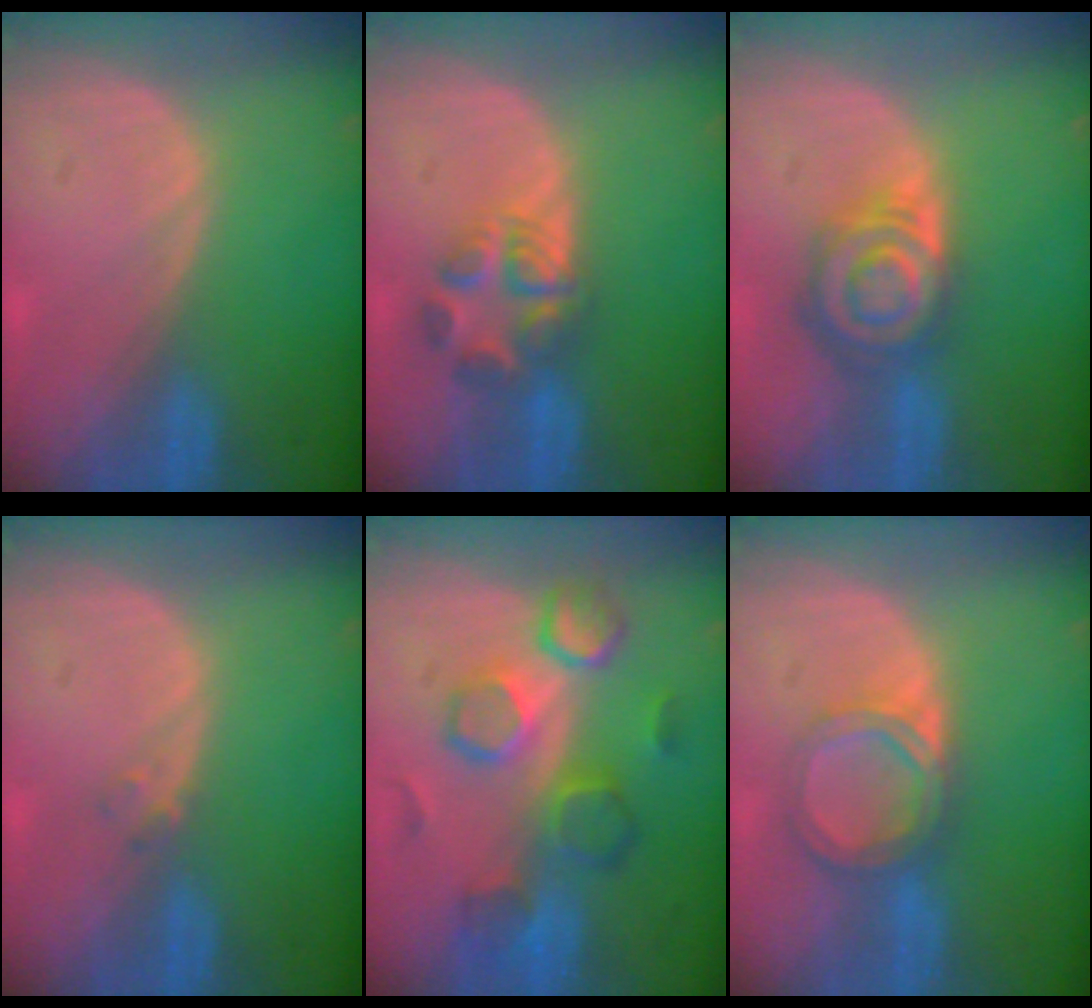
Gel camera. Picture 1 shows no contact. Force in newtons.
{"total": 5.6, "press": 5.5, "slide": 1.0}
{"total": 8.0, "press": 7.0, "slide": 3.9}
{"total": 1.0, "press": 1.0, "slide": 0.2}
{"total": 9.3, "press": 9.0, "slide": 2.3}
{"total": 5.8, "press": 5.3, "slide": 2.4}